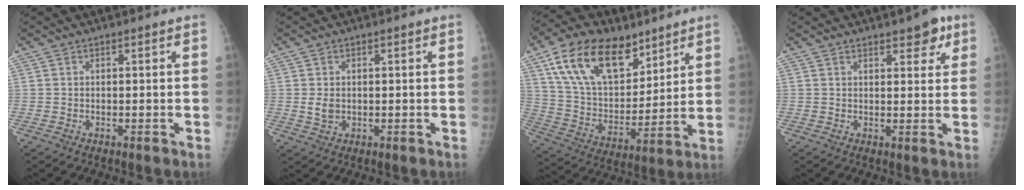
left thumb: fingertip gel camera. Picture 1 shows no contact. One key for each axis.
{"total": 2.5, "fx": 0.2, "fy": 1.9, "fz": 1.6, "tx": -0.023, "ty": -0.004, "tz": 0.010}
{"total": 20.8, "fx": 12.3, "fy": 11.5, "fz": 12.2, "tx": -0.183, "ty": -0.039, "tz": 0.227}
{"total": 5.0, "fx": 3.1, "fy": 2.1, "fz": 3.4, "tx": -0.021, "ty": -0.014, "tz": 0.036}